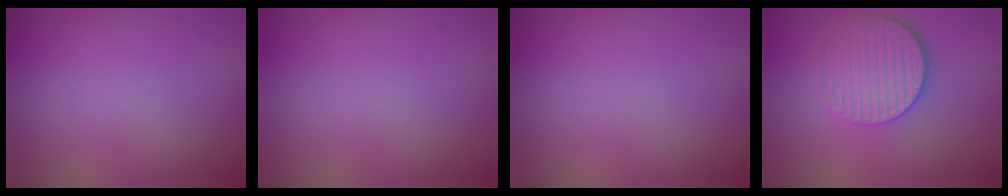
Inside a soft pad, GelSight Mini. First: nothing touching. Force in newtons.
{"total": 0.0}
{"total": 0.0}
{"total": 4.8, "press": 3.9, "slide": 2.8}